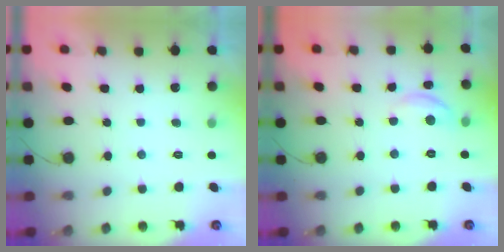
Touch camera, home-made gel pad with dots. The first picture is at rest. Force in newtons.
{"total": 5.4, "press": 5.4, "slide": 0.3}